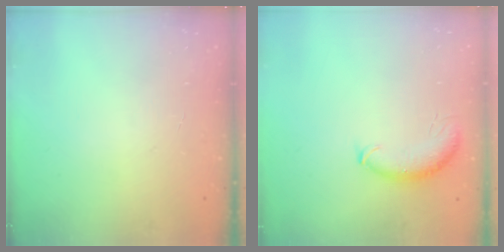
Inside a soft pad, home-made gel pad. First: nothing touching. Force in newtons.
{"total": 8.7, "press": 8.6, "slide": 1.2}